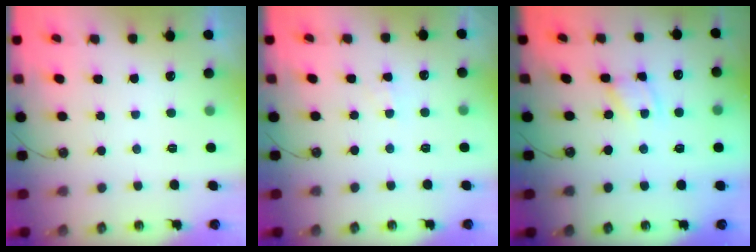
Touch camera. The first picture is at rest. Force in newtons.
{"total": 3.0, "press": 2.9, "slide": 0.5}
{"total": 2.4, "press": 2.4, "slide": 0.1}